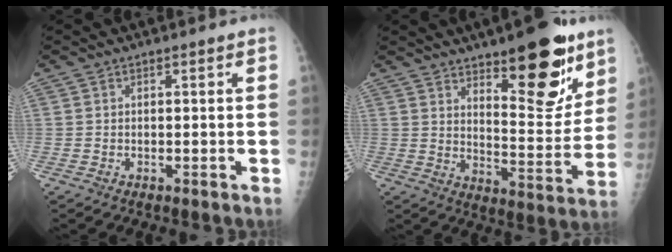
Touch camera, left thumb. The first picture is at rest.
{"total": 17.8, "force": [10.6, 6.3, 12.9], "torque": [-0.128, -0.074, 0.162]}